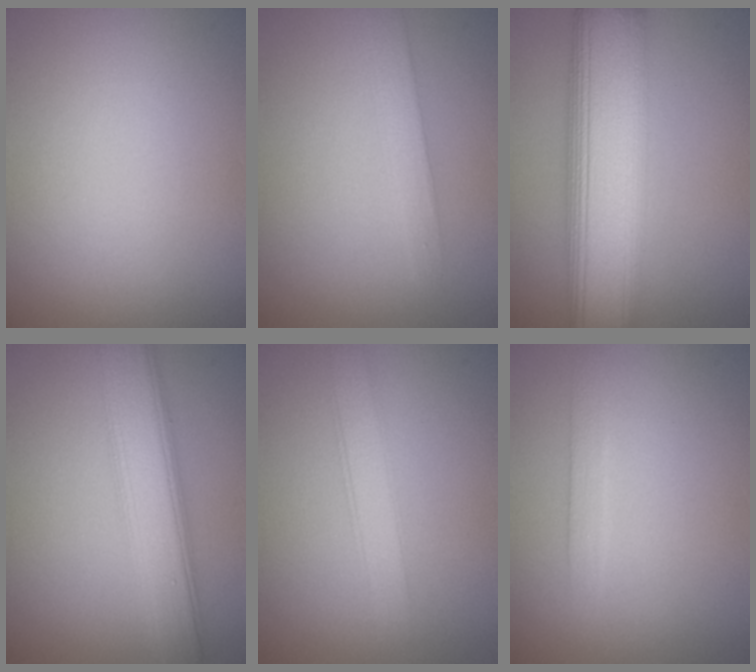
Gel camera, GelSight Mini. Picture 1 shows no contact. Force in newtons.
{"total": 2.1, "press": 2.1, "slide": 0.1}
{"total": 11.6, "press": 11.6, "slide": 0.3}
{"total": 6.1, "press": 6.1, "slide": 0.1}
{"total": 2.6, "press": 2.6, "slide": 0.0}
{"total": 1.3, "press": 1.3, "slide": 0.1}